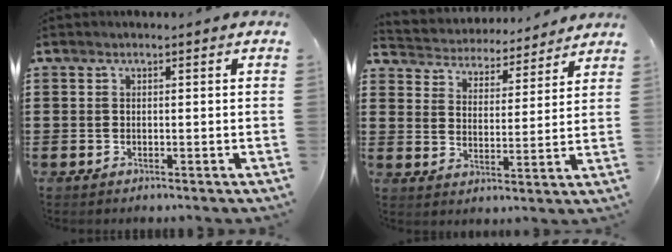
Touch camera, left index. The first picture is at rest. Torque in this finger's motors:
{"motor_torque": [0.39, 0.22, 0.42, 0.07]}